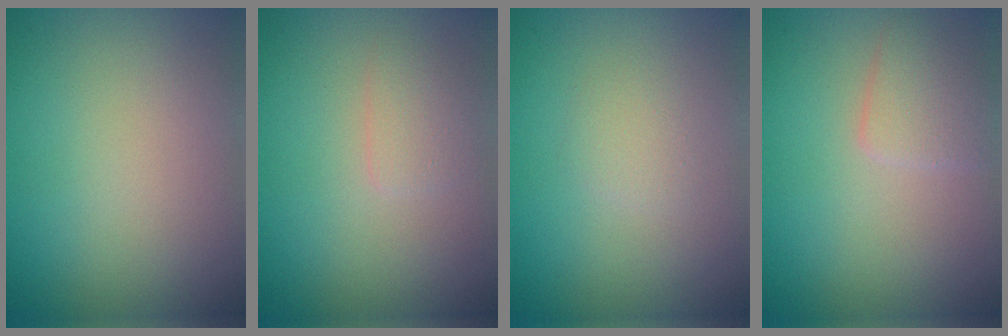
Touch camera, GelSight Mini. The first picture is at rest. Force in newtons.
{"total": 1.3, "press": 1.3, "slide": 0.0}
{"total": 1.0, "press": 1.0, "slide": 0.0}
{"total": 2.2, "press": 2.2, "slide": 0.1}